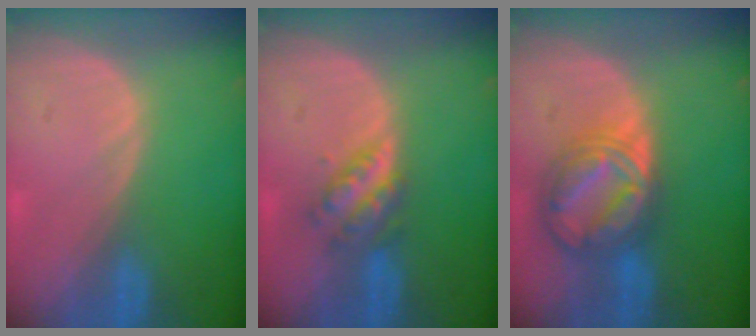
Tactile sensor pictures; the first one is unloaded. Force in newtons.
{"total": 4.7, "press": 4.6, "slide": 1.2}
{"total": 8.6, "press": 8.5, "slide": 0.6}